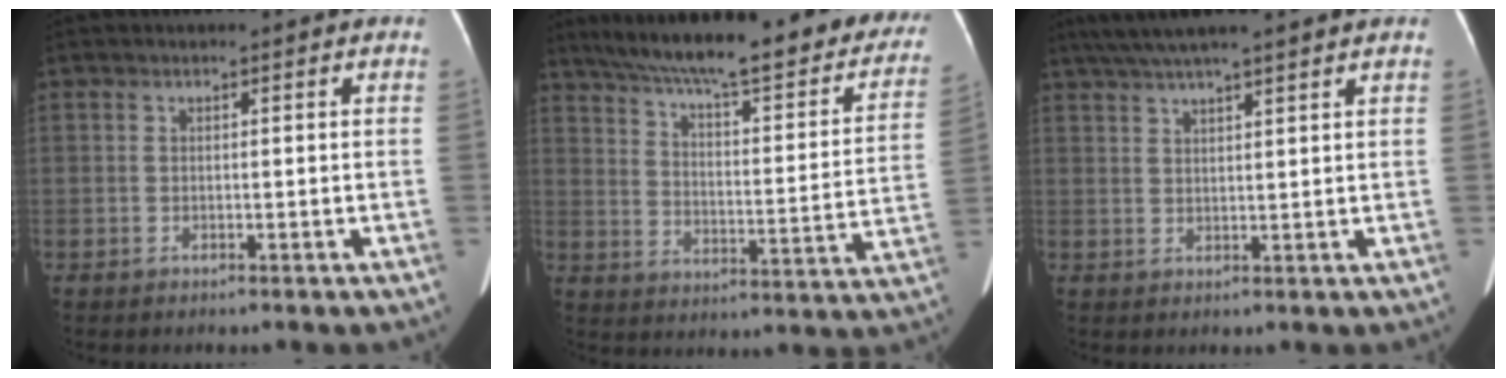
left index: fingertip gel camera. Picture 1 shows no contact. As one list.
[{"total": 32.3, "force": [26.4, 5.8, 17.6], "torque": [-0.256, -0.035, 0.334]}, {"total": 9.2, "force": [7.6, -0.5, 5.2], "torque": [-0.087, 0.039, 0.110]}]